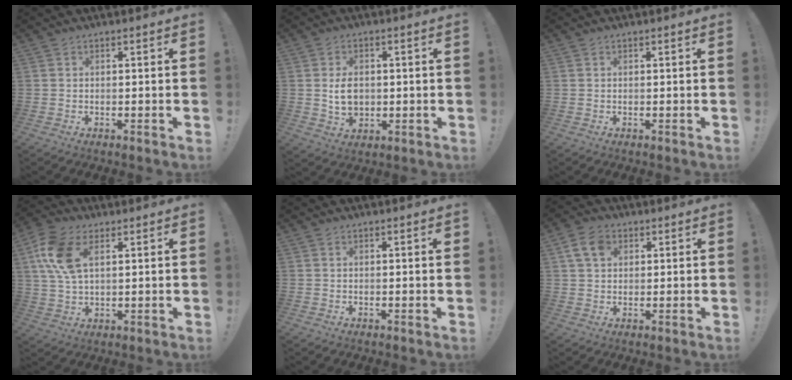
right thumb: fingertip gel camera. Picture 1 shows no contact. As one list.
[{"total": 6.9, "force": [0.3, 5.3, 4.3], "torque": [-0.056, 0.000, 0.005]}, {"total": 0.0}, {"total": 12.2, "force": [4.6, 6.8, 9.0], "torque": [-0.195, -0.001, 0.088]}, {"total": 0.7, "force": [0.3, -0.1, 0.7], "torque": [-0.009, 0.000, 0.003]}, {"total": 7.1, "force": [2.7, 5.0, 4.3], "torque": [-0.074, 0.004, 0.055]}]